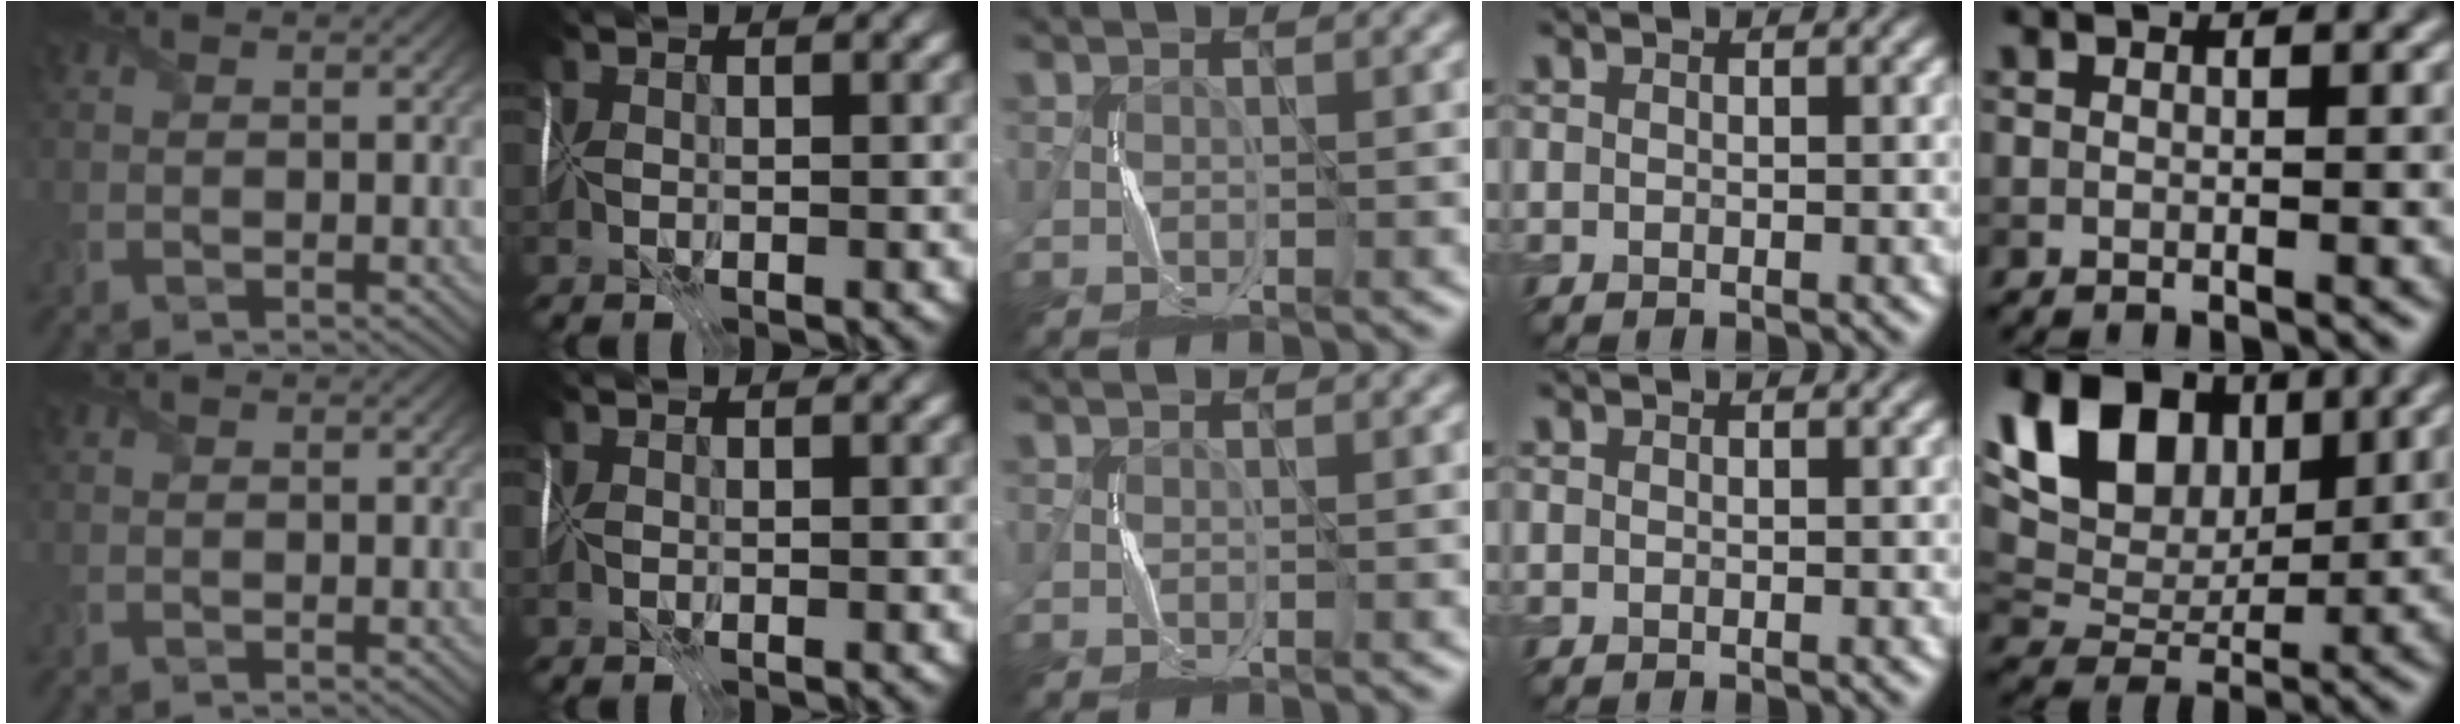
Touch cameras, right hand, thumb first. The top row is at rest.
{"little": {"total": 11.0, "force": [4.4, 7.2, 7.1], "torque": [-0.147, 0.019, 0.069]}}